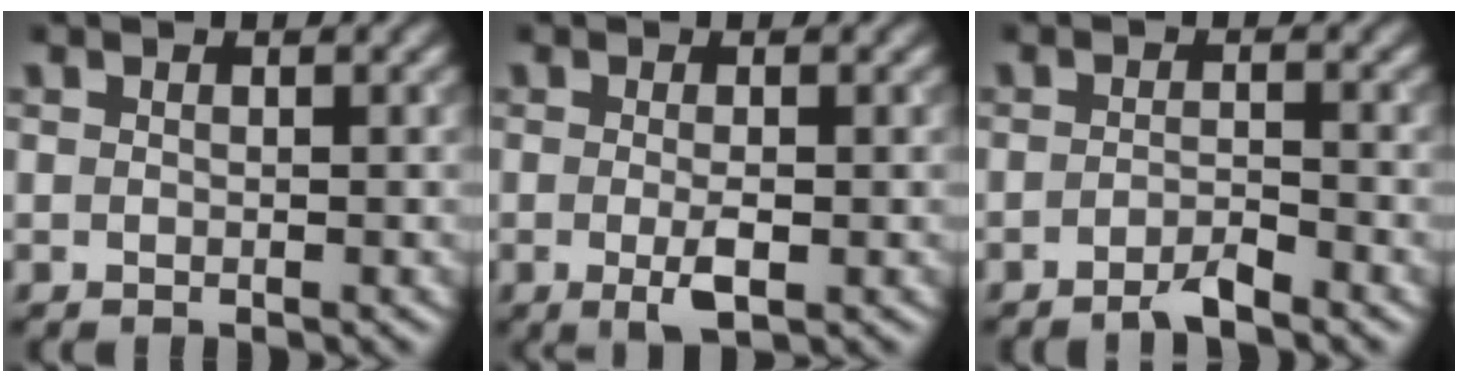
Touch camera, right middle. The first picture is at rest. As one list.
[{"total": 2.4, "force": [-0.6, 0.5, 2.2], "torque": [-0.044, -0.009, -0.009]}, {"total": 1.8, "force": [-1.4, 0.3, 1.1], "torque": [-0.017, 0.004, -0.031]}]